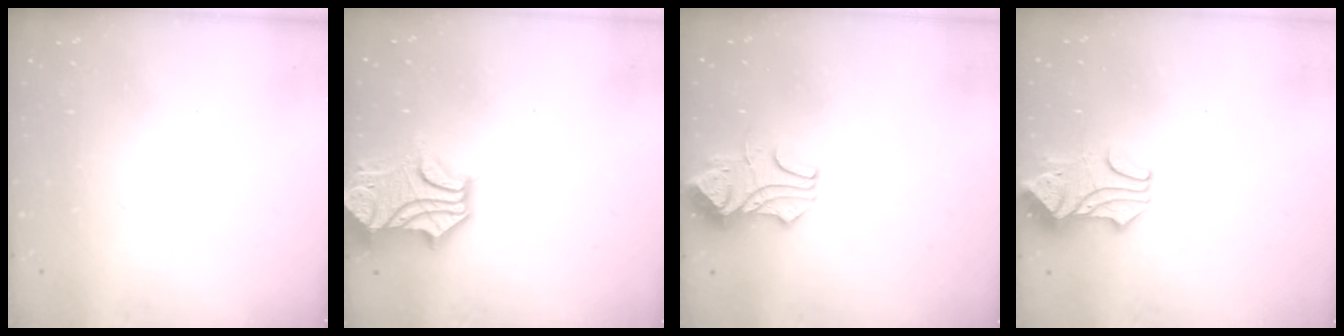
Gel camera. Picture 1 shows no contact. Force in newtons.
{"total": 5.1, "press": 4.8, "slide": 1.8}
{"total": 3.5, "press": 3.4, "slide": 1.0}
{"total": 1.6, "press": 1.2, "slide": 1.0}